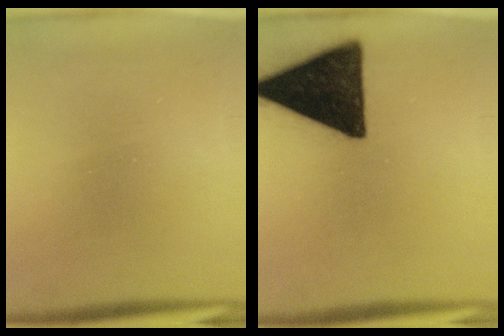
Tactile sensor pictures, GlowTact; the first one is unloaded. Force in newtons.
{"total": 18.1}